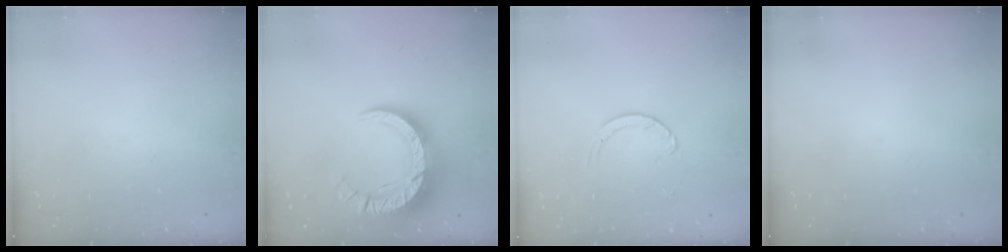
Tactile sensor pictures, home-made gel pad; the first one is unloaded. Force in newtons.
{"total": 15.2, "press": 15.1, "slide": 1.6}
{"total": 2.7, "press": 2.7, "slide": 0.3}
{"total": 0.0}